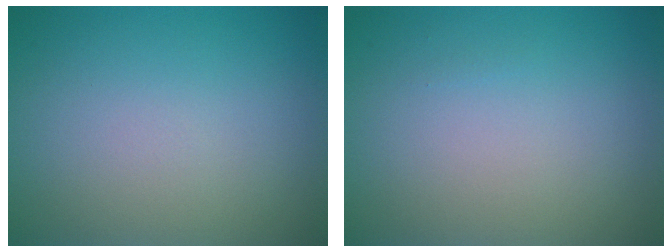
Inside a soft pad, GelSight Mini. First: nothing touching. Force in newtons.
{"total": 0.0}